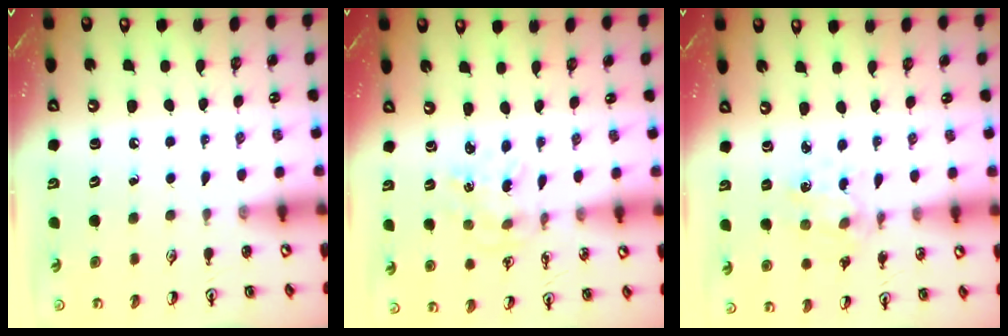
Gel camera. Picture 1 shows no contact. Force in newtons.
{"total": 1.5, "press": 1.4, "slide": 0.4}
{"total": 2.1, "press": 2.1, "slide": 0.4}